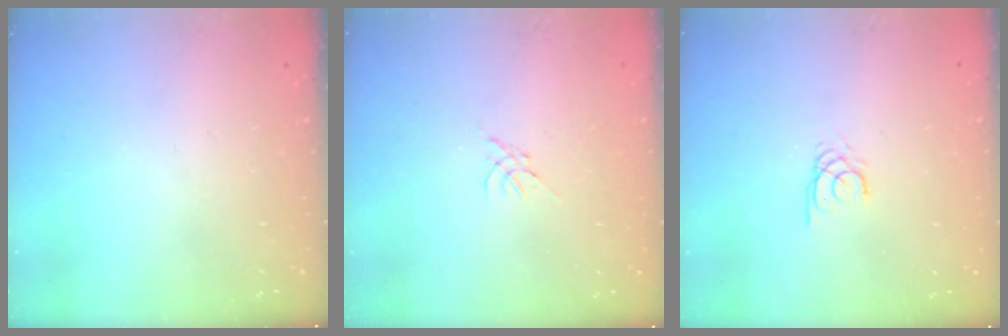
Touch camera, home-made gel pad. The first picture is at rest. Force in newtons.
{"total": 0.0}
{"total": 1.7, "press": 1.7, "slide": 0.2}